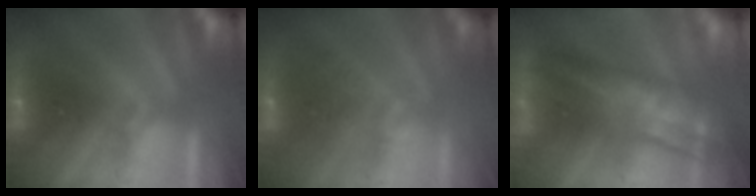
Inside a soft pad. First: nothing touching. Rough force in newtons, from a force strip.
{"total": 2.4}
{"total": 5.9}